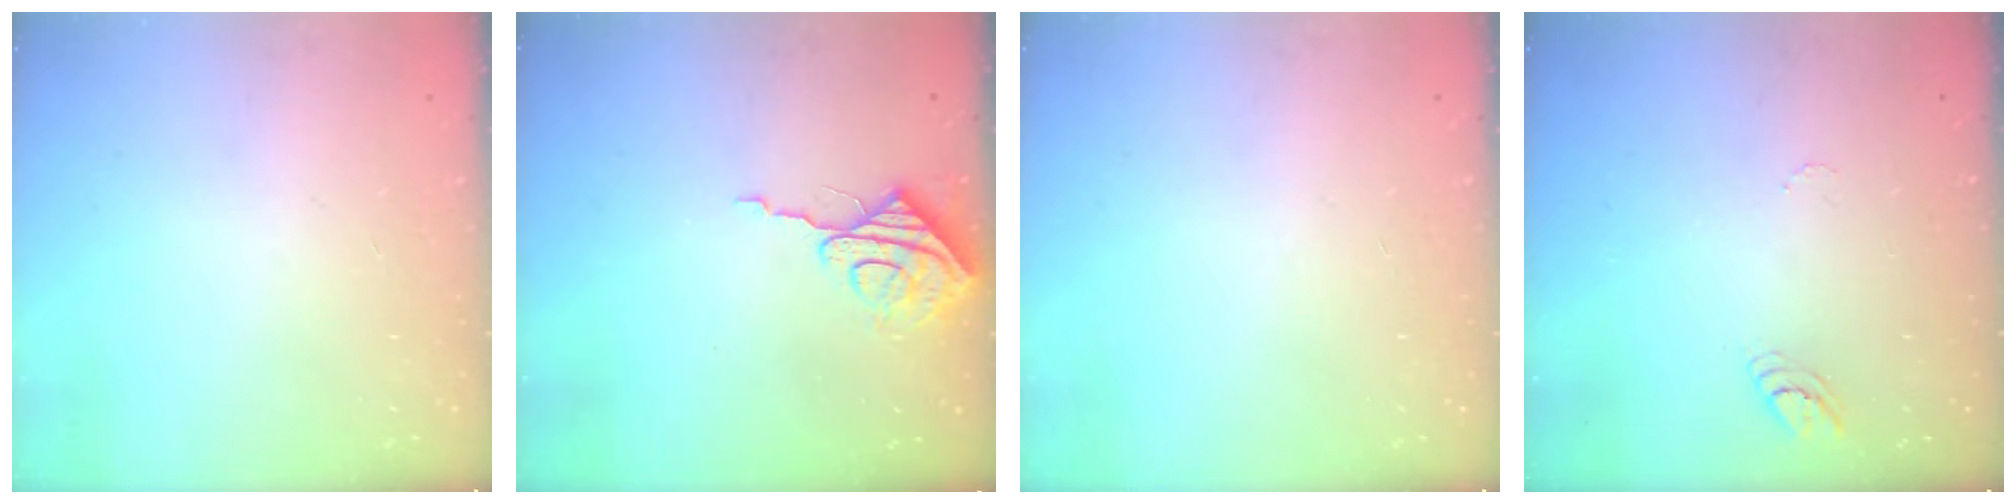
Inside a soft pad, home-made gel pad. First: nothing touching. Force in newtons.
{"total": 8.2, "press": 8.2, "slide": 0.5}
{"total": 0.0}
{"total": 3.6, "press": 3.6, "slide": 0.4}